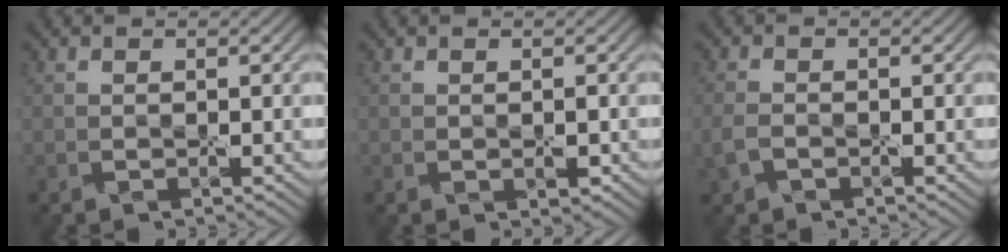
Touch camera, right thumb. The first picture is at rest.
{"total": 1.0, "force": [-0.1, 0.5, 0.8], "torque": [-0.011, -0.004, 0.001]}
{"total": 2.2, "force": [-0.9, 1.4, 1.4], "torque": [-0.039, -0.003, -0.022]}